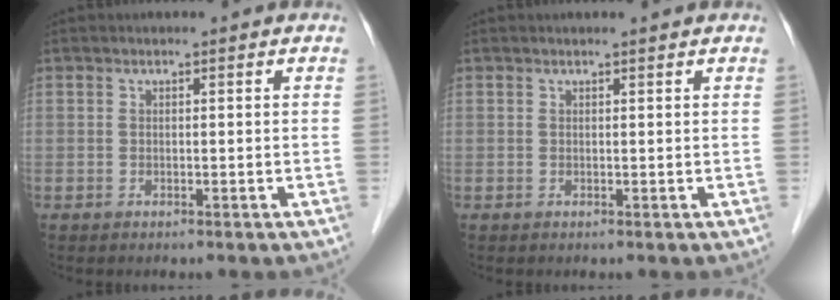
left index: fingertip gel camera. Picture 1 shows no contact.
{"total": 1.0, "force": [0.9, -0.1, 0.3], "torque": [-0.010, 0.002, 0.014]}